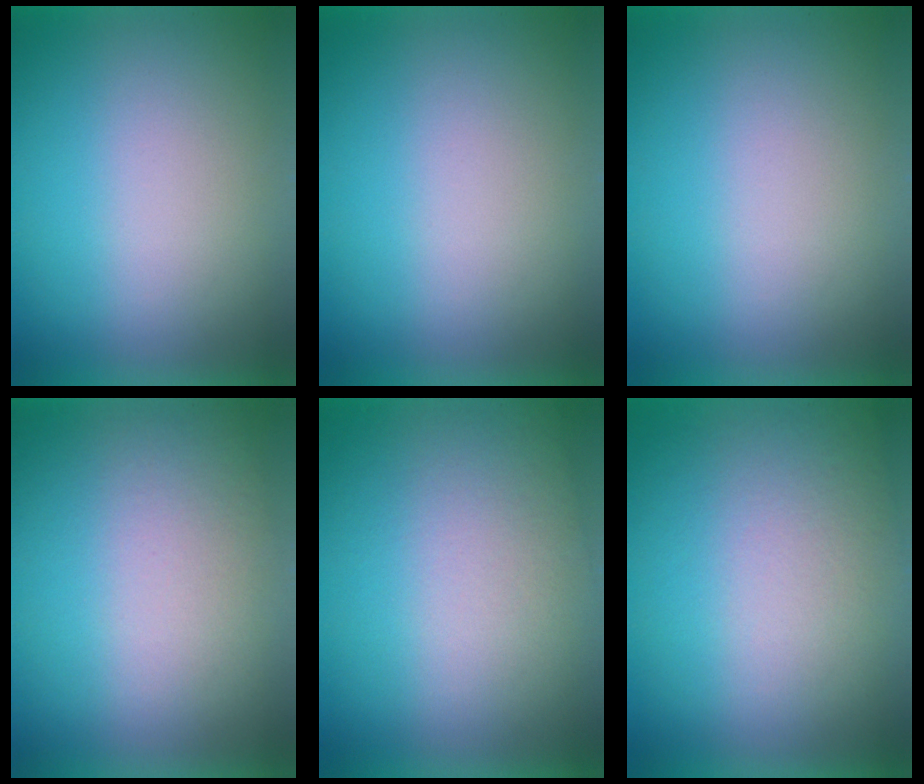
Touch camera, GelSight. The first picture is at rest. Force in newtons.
{"total": 0.0}
{"total": 1.4}
{"total": 1.4}
{"total": 2.2}
{"total": 3.0}